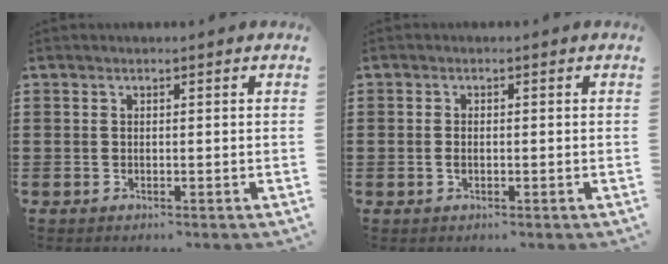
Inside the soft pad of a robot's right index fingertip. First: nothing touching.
{"total": 1.1, "force": [-0.2, 0.5, 1.0], "torque": [-0.020, -0.001, -0.003]}